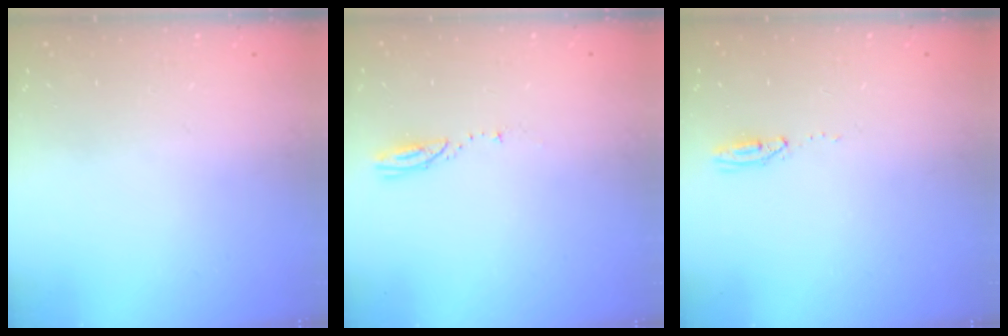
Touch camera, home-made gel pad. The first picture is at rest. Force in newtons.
{"total": 3.0, "press": 3.0, "slide": 0.2}
{"total": 3.8, "press": 3.7, "slide": 1.1}